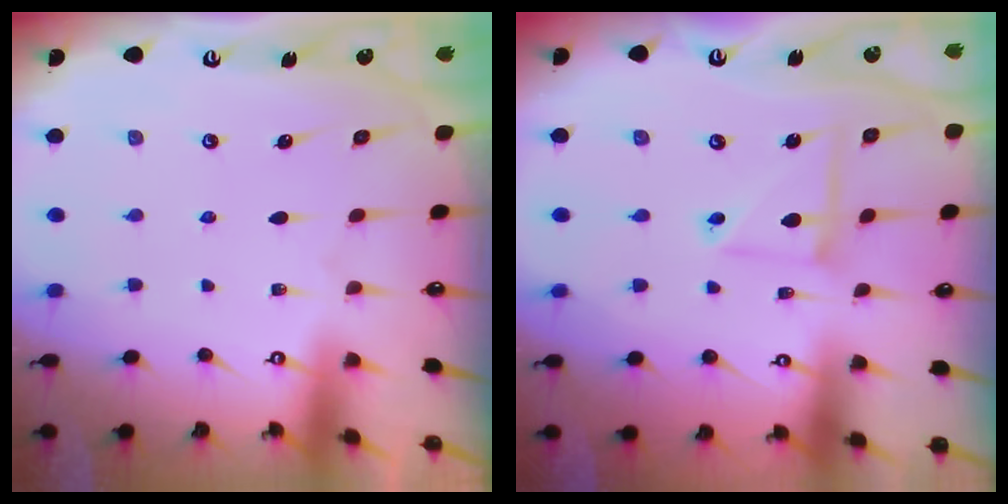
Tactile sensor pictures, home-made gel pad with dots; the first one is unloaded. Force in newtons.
{"total": 6.6, "press": 6.6, "slide": 0.5}